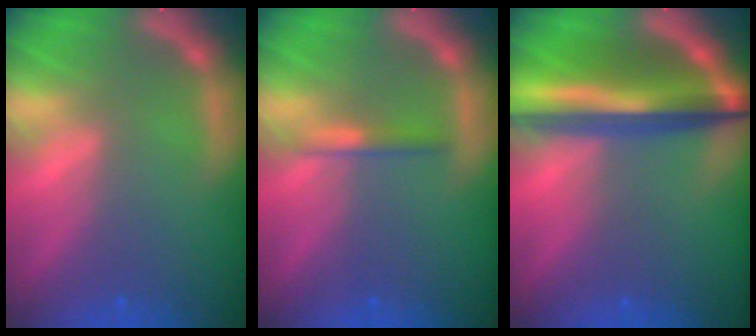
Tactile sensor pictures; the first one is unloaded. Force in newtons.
{"total": 1.4}
{"total": 10.0}